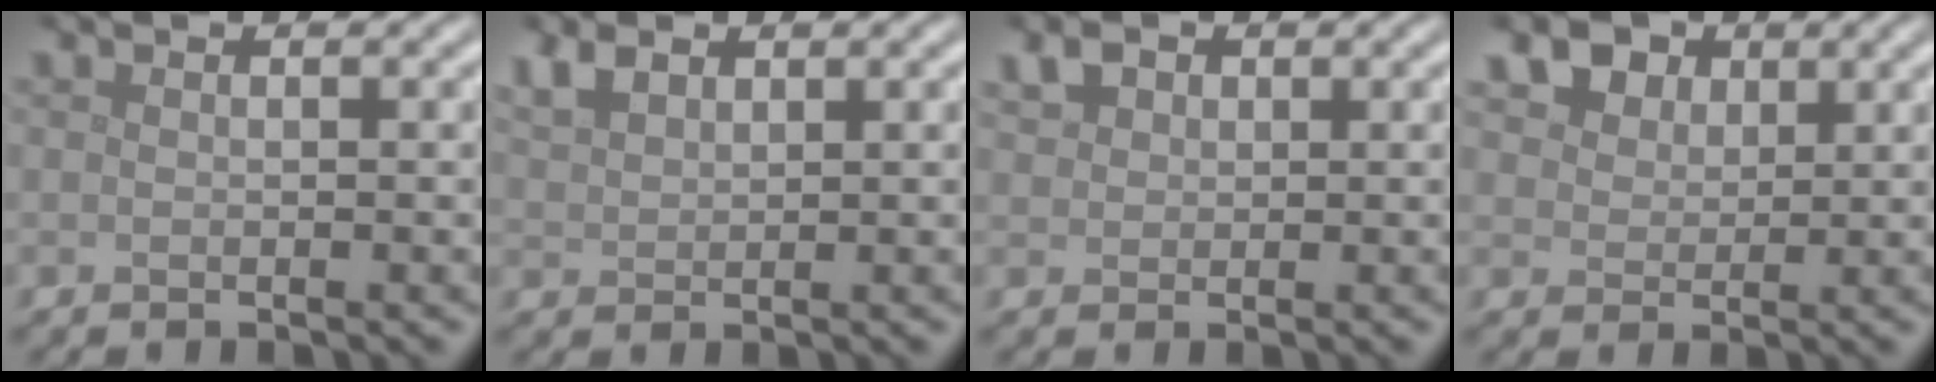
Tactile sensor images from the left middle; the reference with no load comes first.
{"total": 2.6, "force": [1.8, 1.3, 1.3], "torque": [-0.034, 0.005, 0.041]}
{"total": 1.7, "force": [0.9, 1.3, 0.6], "torque": [-0.014, 0.004, 0.015]}
{"total": 7.8, "force": [4.8, 5.0, 3.6], "torque": [-0.088, 0.015, 0.073]}